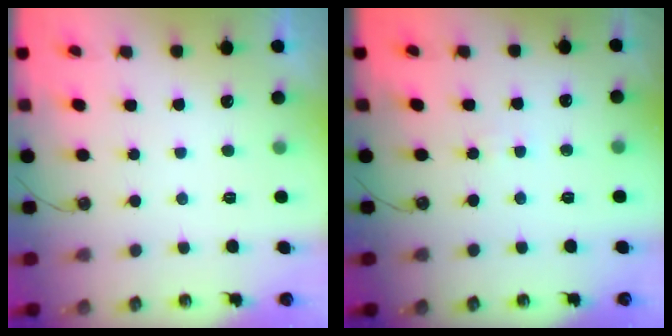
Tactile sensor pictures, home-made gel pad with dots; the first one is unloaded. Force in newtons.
{"total": 2.8, "press": 2.8, "slide": 0.3}